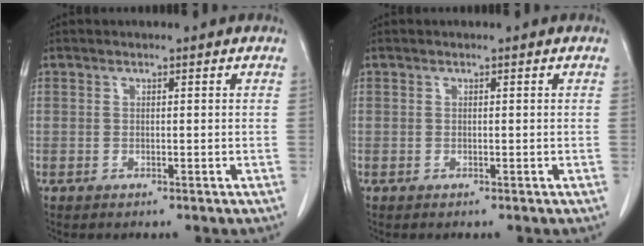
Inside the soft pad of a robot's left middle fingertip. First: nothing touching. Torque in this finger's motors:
{"motor_torque": [-0.05, 0.06, 0.04, 0.01]}